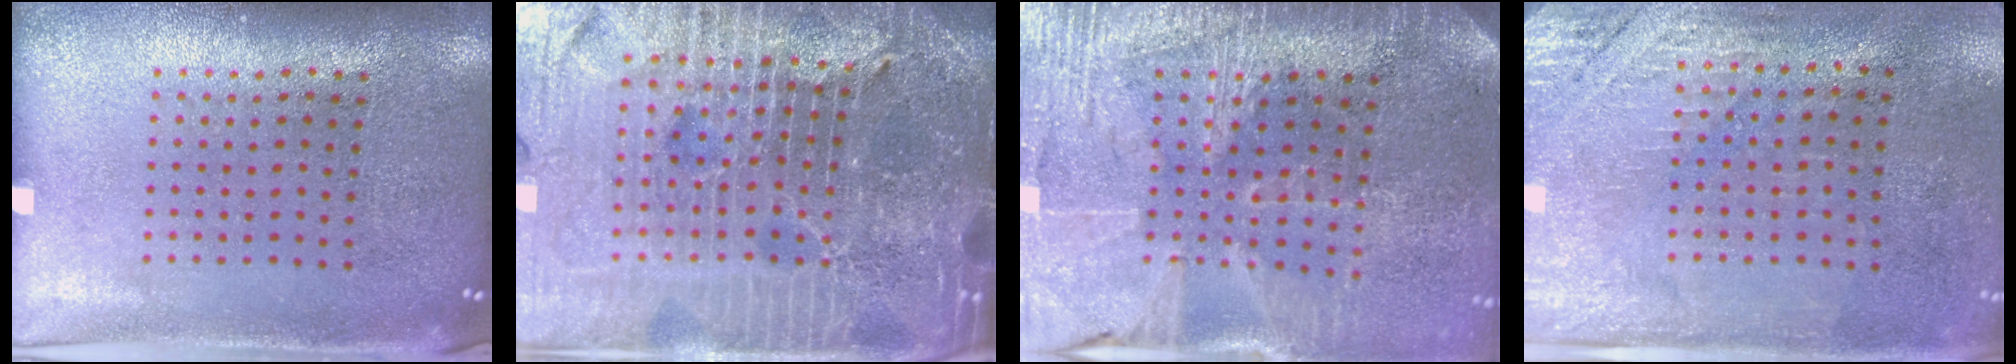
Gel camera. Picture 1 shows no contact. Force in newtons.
{"total": 7.1, "press": 6.2, "slide": 3.5}
{"total": 3.5, "press": 3.3, "slide": 1.2}
{"total": 2.7, "press": 2.4, "slide": 1.2}